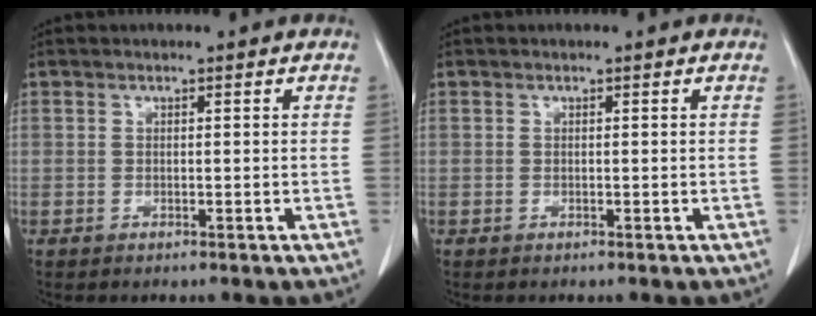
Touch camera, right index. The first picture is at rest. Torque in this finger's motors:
{"motor_torque": [0.00, 0.00, 0.01, 0.00]}